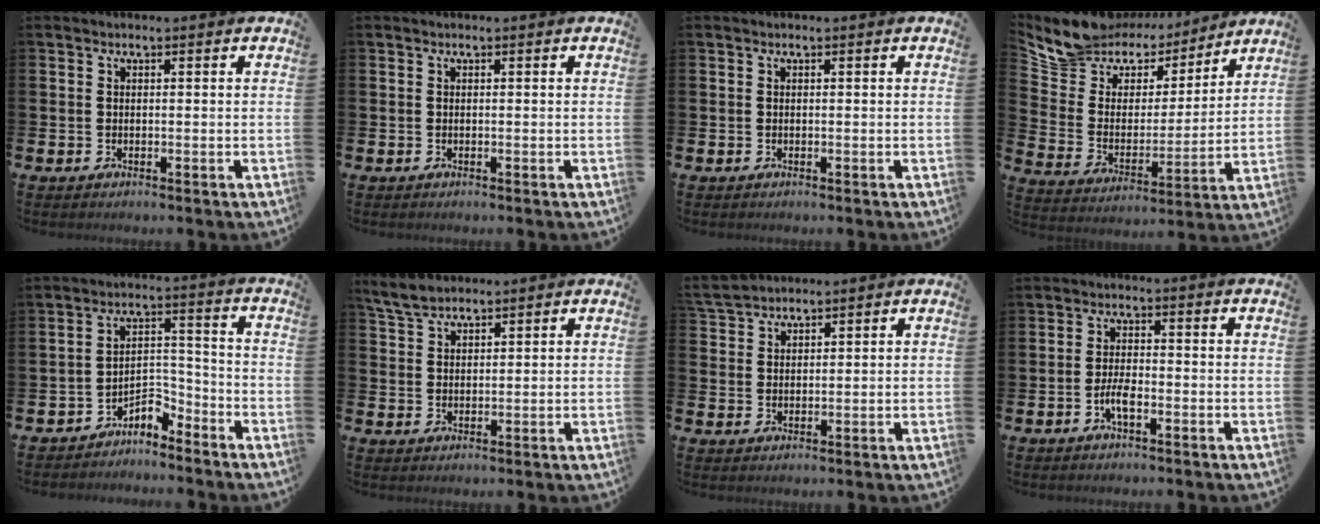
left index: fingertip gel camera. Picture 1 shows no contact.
{"total": 0.0}
{"total": 0.0}
{"total": 10.3, "force": [9.0, 4.9, 0.4], "torque": [-0.065, -0.073, 0.161]}
{"total": 4.7, "force": [-4.3, 1.3, 1.4], "torque": [-0.026, 0.007, -0.089]}
{"total": 4.3, "force": [4.0, 1.2, 1.2], "torque": [-0.029, -0.009, 0.072]}
{"total": 3.6, "force": [3.6, 0.7, 0.1], "torque": [-0.007, -0.011, 0.066]}
{"total": 2.9, "force": [-1.2, 1.0, 2.4], "torque": [-0.052, 0.001, -0.024]}